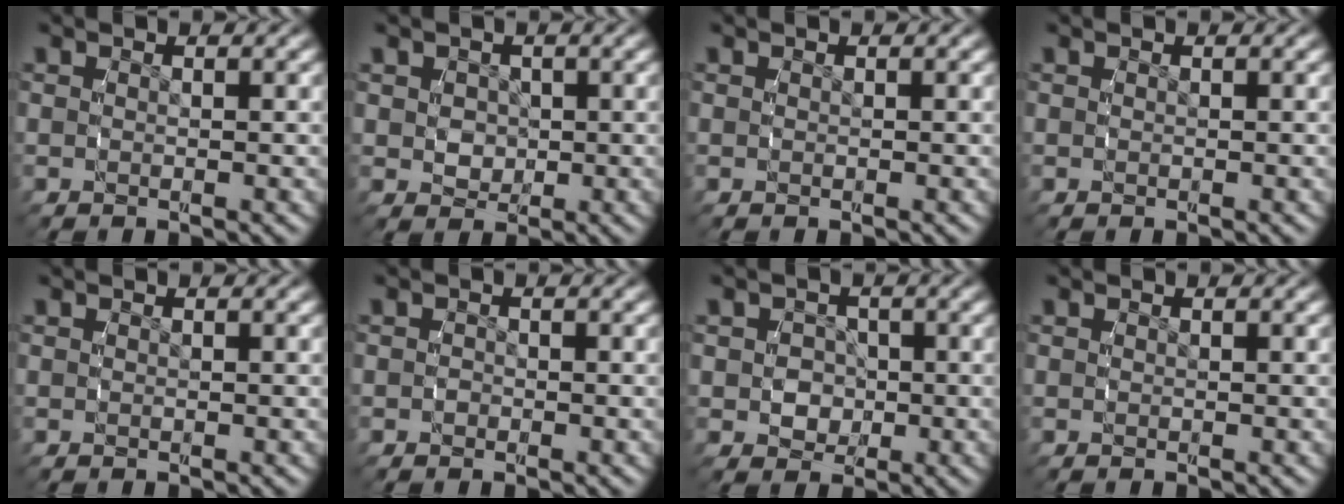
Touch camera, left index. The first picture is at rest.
{"total": 2.7, "force": [0.2, 2.4, 1.2], "torque": [-0.018, -0.006, 0.007]}
{"total": 0.0}
{"total": 0.0}
{"total": 0.0}
{"total": 0.6, "force": [-0.5, 0.3, -0.2], "torque": [0.000, 0.000, -0.012]}
{"total": 4.0, "force": [-0.4, 3.7, 1.3], "torque": [-0.018, -0.009, -0.007]}
{"total": 0.0}